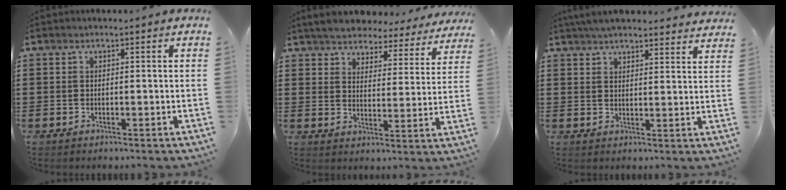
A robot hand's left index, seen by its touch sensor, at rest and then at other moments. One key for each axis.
{"total": 5.1, "fx": 5.1, "fy": 0.5, "fz": 0.3, "tx": -0.037, "ty": -0.034, "tz": 0.087}
{"total": 4.4, "fx": 4.2, "fy": 0.5, "fz": 1.0, "tx": -0.031, "ty": -0.009, "tz": 0.080}